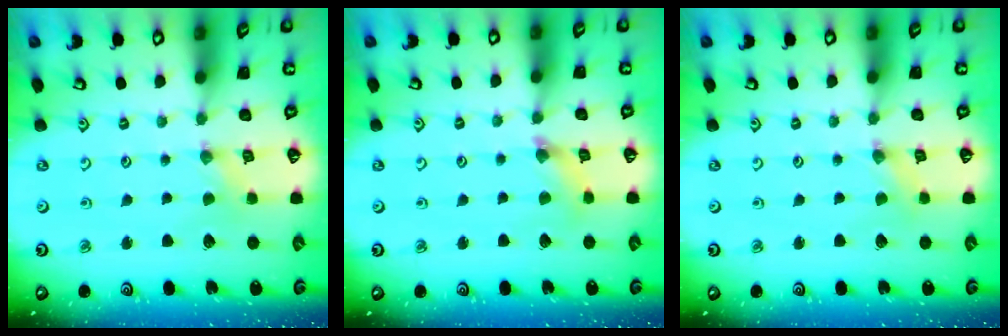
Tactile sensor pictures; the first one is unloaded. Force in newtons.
{"total": 3.6, "press": 3.6, "slide": 0.2}
{"total": 0.0}